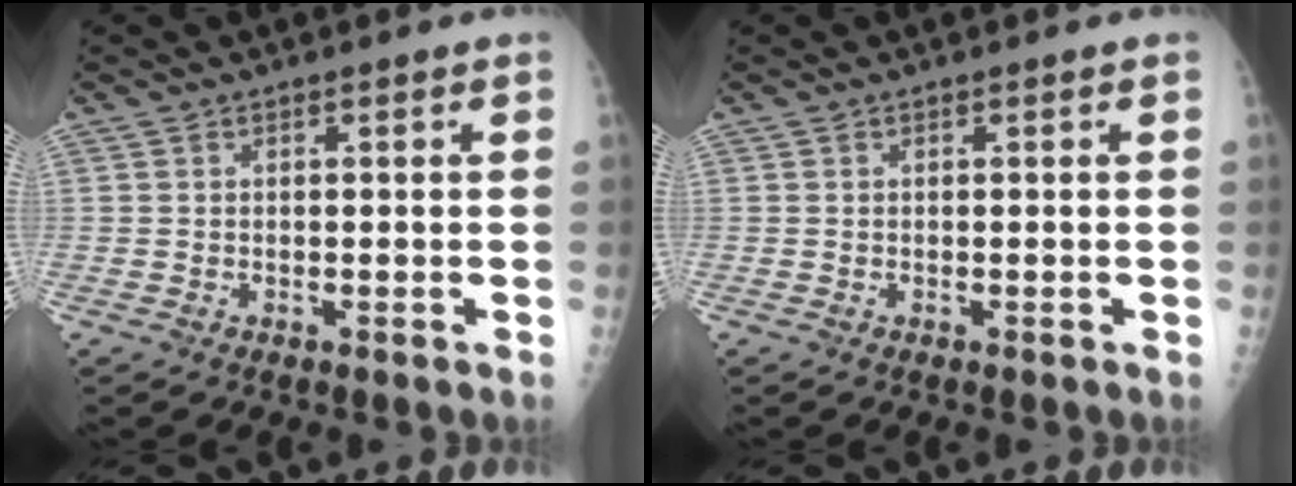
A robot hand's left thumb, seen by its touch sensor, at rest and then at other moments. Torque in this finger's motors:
{"motor_torque": [0.00, 0.00, -0.02, -0.02, 0.00]}